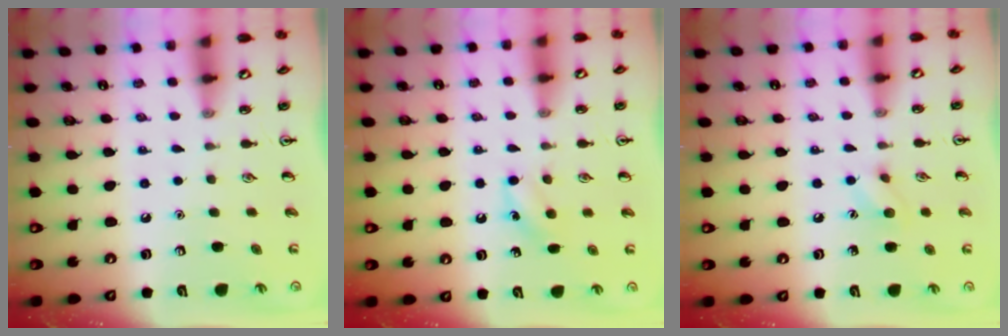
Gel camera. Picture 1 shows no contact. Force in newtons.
{"total": 6.7, "press": 6.4, "slide": 2.0}
{"total": 6.0, "press": 5.9, "slide": 1.1}